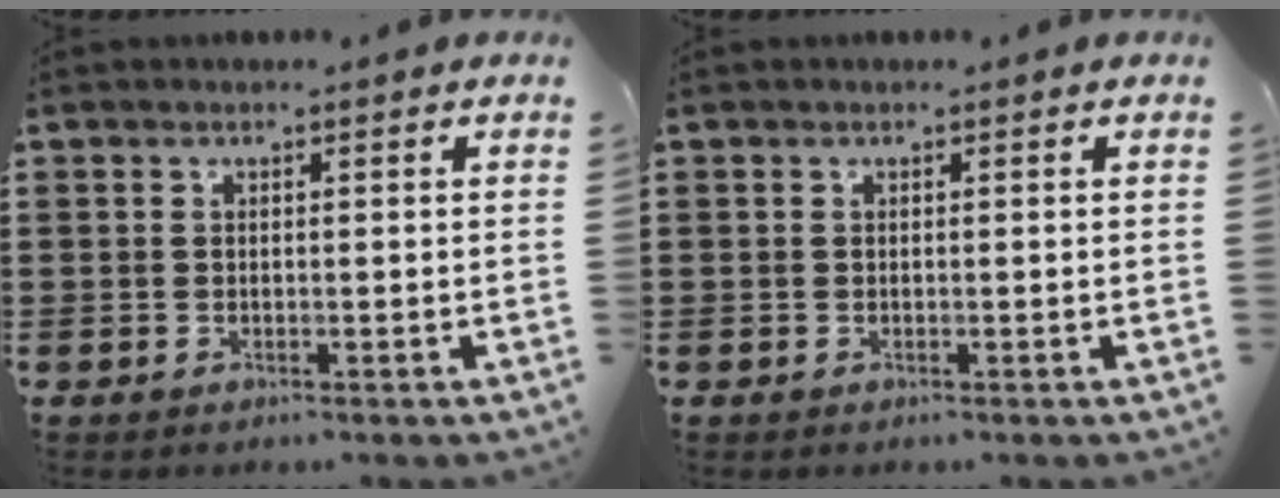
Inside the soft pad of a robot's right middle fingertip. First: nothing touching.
{"total": 0.0}